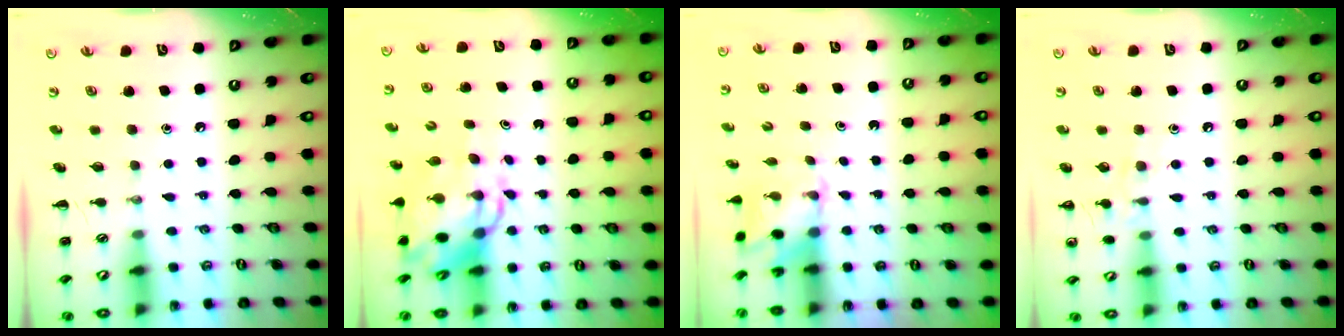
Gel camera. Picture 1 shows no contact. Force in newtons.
{"total": 9.0, "press": 8.6, "slide": 2.6}
{"total": 2.2, "press": 2.1, "slide": 0.6}
{"total": 7.2, "press": 6.9, "slide": 2.0}